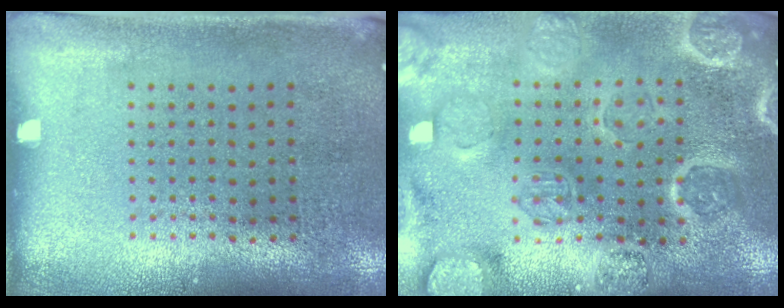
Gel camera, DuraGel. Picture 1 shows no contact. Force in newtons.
{"total": 3.7, "press": 3.5, "slide": 1.1}